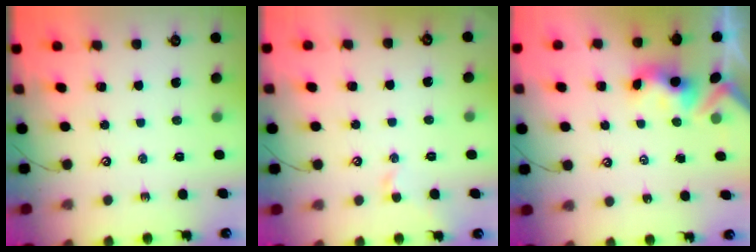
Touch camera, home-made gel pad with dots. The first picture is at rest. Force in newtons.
{"total": 0.0}
{"total": 3.3, "press": 3.3, "slide": 0.2}